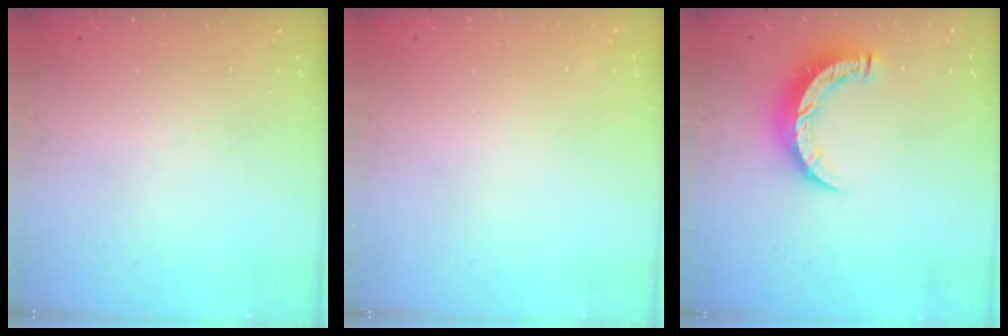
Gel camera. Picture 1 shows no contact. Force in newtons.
{"total": 2.7, "press": 2.7, "slide": 0.2}
{"total": 10.2, "press": 10.1, "slide": 1.0}